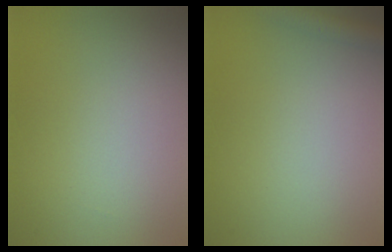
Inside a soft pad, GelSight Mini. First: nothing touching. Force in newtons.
{"total": 2.1, "press": 2.1, "slide": 0.1}